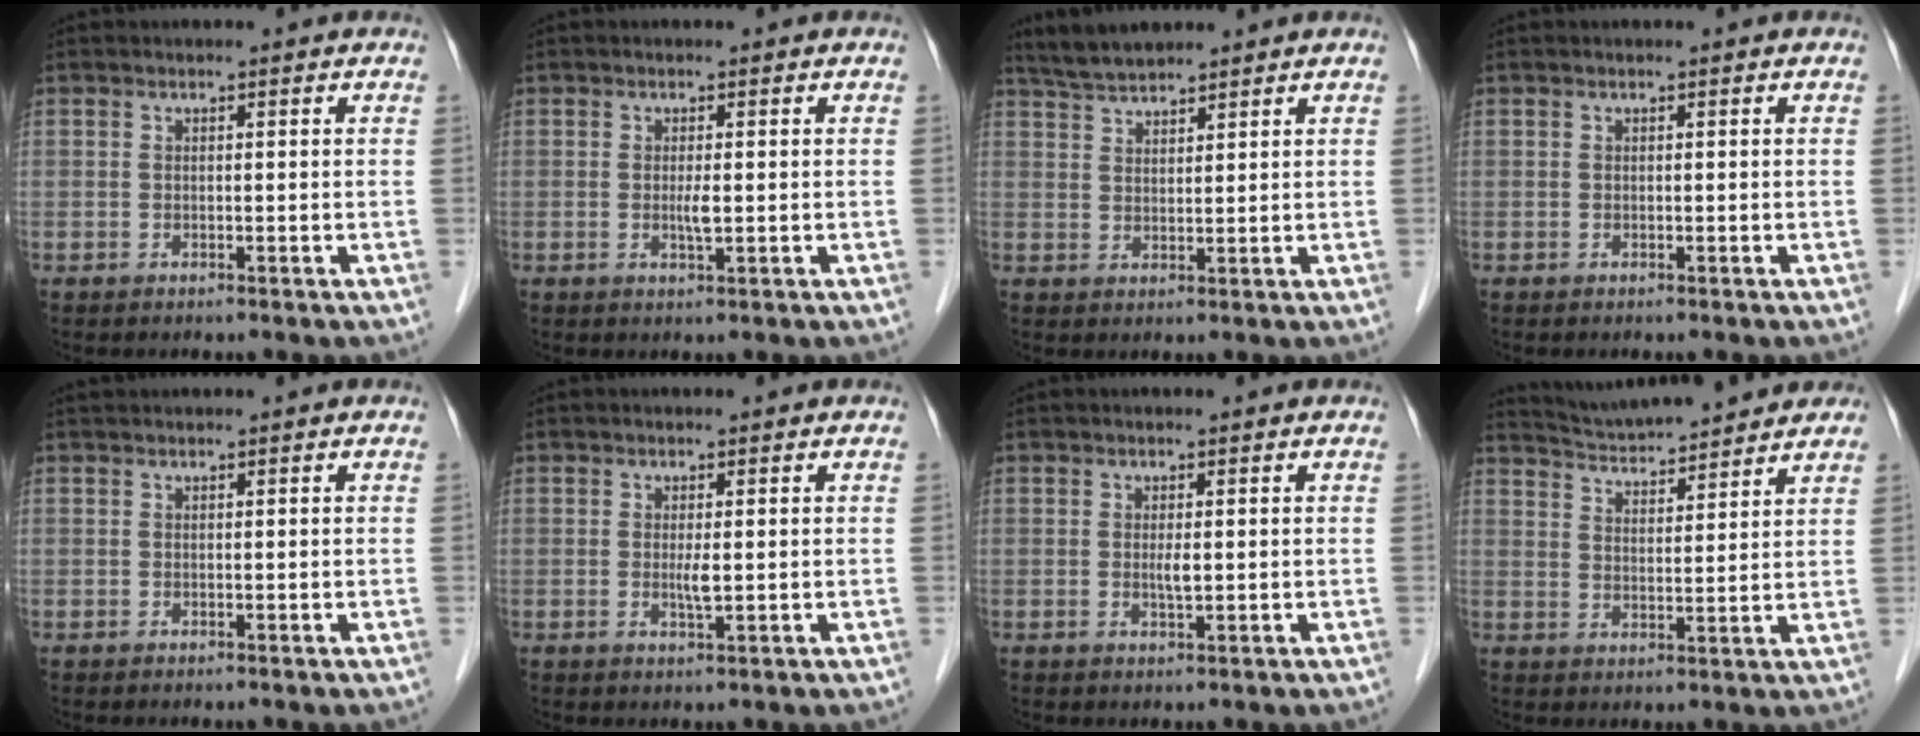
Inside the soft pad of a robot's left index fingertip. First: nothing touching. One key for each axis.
{"total": 1.7, "fx": -0.1, "fy": 0.2, "fz": 1.7, "tx": -0.033, "ty": -0.003, "tz": 0.000}
{"total": 5.0, "fx": 4.7, "fy": 0.7, "fz": 1.7, "tx": -0.042, "ty": 0.019, "tz": 0.094}
{"total": 0.0}
{"total": 0.6, "fx": 0.6, "fy": 0.0, "fz": 0.2, "tx": -0.006, "ty": 0.014, "tz": 0.016}
{"total": 1.9, "fx": 0.1, "fy": 0.2, "fz": 1.8, "tx": -0.037, "ty": -0.004, "tz": 0.003}
{"total": 1.5, "fx": 0.2, "fy": 0.2, "fz": 1.5, "tx": -0.029, "ty": -0.003, "tz": 0.003}
{"total": 12.6, "fx": 11.8, "fy": 1.5, "fz": 4.3, "tx": -0.070, "ty": 0.022, "tz": 0.177}